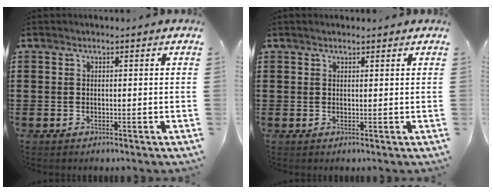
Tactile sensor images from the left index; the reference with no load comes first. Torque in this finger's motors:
{"motor_torque": [0.76, -0.96, 0.01, 0.01]}